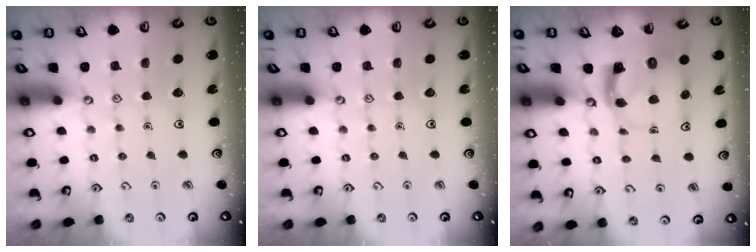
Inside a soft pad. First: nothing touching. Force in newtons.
{"total": 0.0}
{"total": 4.8, "press": 4.7, "slide": 1.0}